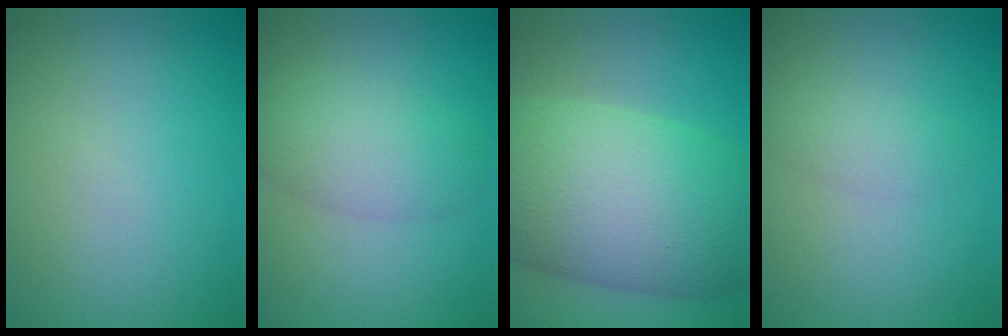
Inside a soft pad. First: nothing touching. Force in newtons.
{"total": 4.5, "press": 4.5, "slide": 0.3}
{"total": 13.7, "press": 13.7, "slide": 0.5}
{"total": 1.9, "press": 1.9, "slide": 0.1}